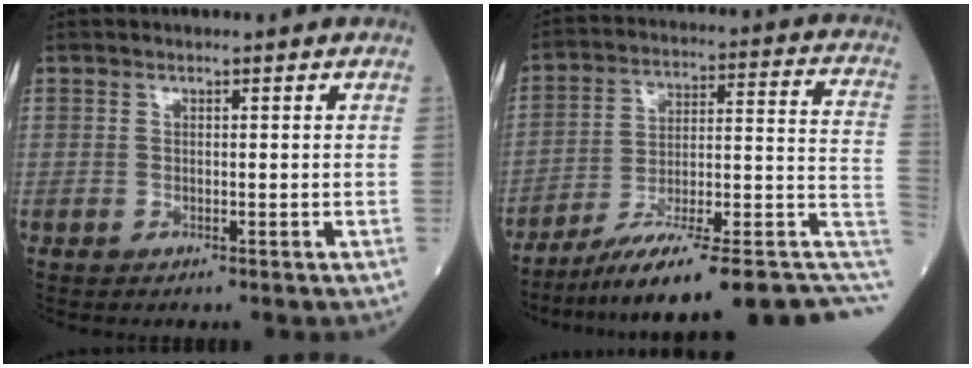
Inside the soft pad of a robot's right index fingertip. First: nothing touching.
{"total": 22.2, "force": [-15.6, 3.0, 15.6], "torque": [-0.144, 0.039, -0.230]}